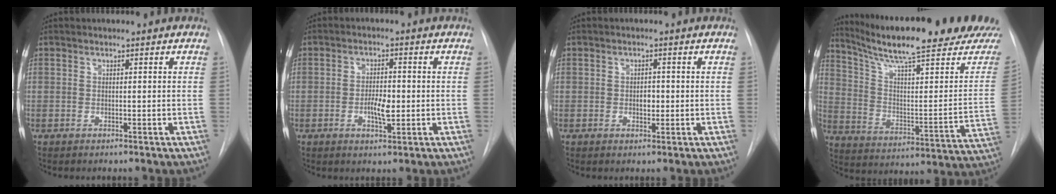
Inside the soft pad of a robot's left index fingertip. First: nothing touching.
{"total": 4.0, "force": [-0.7, 1.4, 3.7], "torque": [-0.065, 0.000, -0.010]}
{"total": 1.8, "force": [-0.1, 1.1, 1.4], "torque": [-0.021, 0.001, 0.000]}
{"total": 25.7, "force": [22.2, 0.8, 13.0], "torque": [-0.198, -0.070, 0.309]}